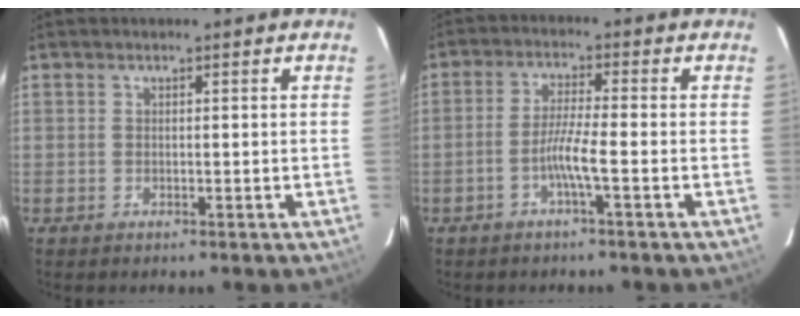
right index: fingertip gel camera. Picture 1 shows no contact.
{"total": 4.6, "force": [-2.1, -0.5, 4.0], "torque": [-0.087, 0.003, -0.042]}